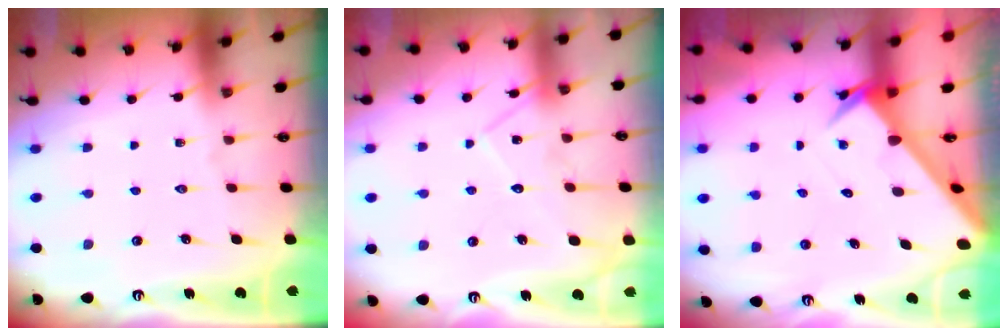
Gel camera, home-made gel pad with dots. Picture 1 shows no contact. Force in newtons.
{"total": 12.0, "press": 11.9, "slide": 0.8}
{"total": 2.9, "press": 2.9, "slide": 0.2}